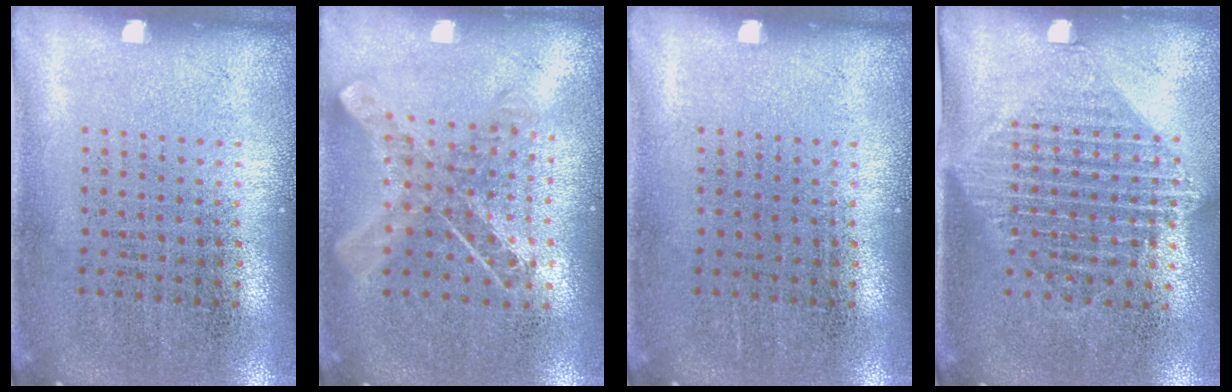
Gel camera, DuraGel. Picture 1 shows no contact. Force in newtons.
{"total": 1.0, "press": 0.9, "slide": 0.1}
{"total": 0.0}
{"total": 1.5, "press": 1.2, "slide": 0.9}